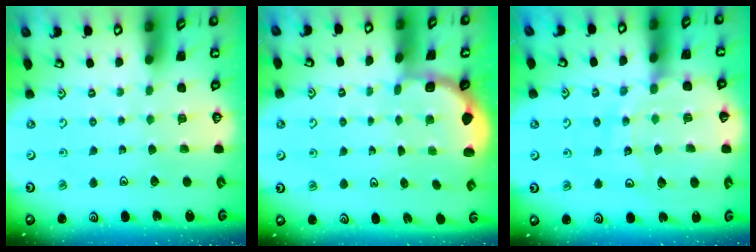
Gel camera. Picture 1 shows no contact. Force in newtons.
{"total": 1.9, "press": 1.8, "slide": 0.7}
{"total": 13.2, "press": 13.1, "slide": 1.5}